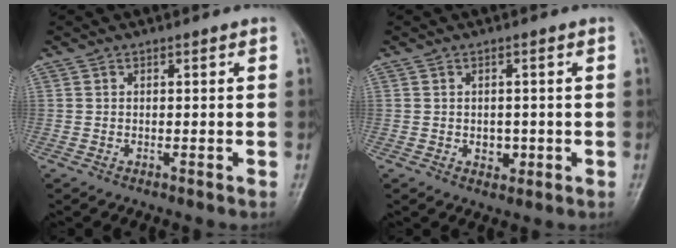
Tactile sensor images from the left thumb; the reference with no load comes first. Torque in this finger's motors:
{"motor_torque": [-0.08, 0.11, 0.24, -0.02, 0.00]}